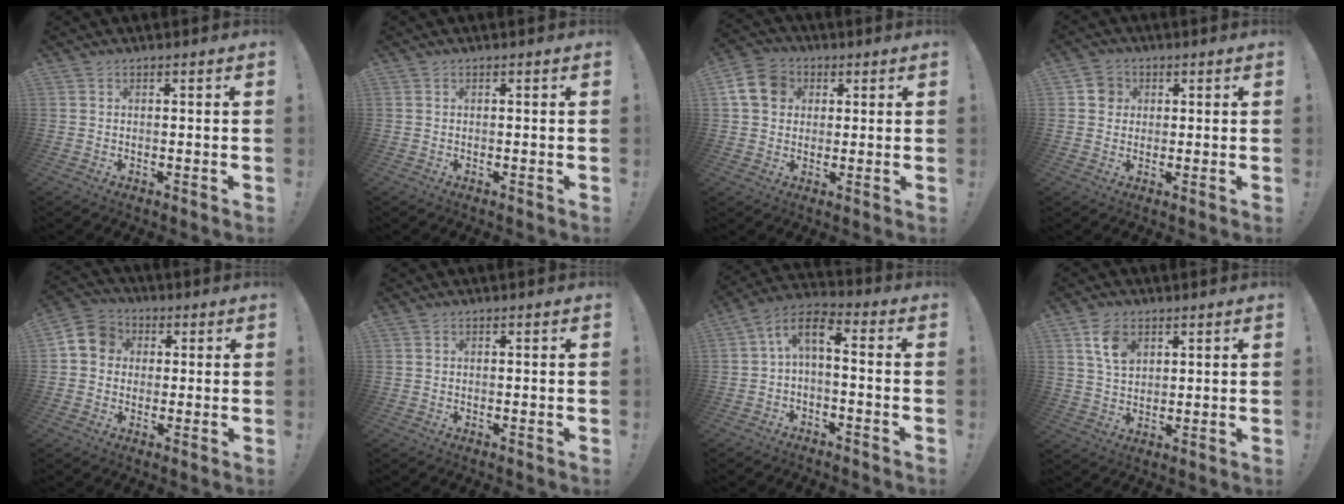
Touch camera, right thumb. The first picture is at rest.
{"total": 0.0}
{"total": 11.2, "force": [3.0, 9.4, 5.4], "torque": [-0.091, 0.004, 0.065]}
{"total": 5.0, "force": [1.1, 4.7, 1.4], "torque": [-0.016, 0.007, 0.021]}
{"total": 7.8, "force": [1.1, 7.1, 3.0], "torque": [-0.044, 0.013, 0.026]}
{"total": 0.0}
{"total": 6.6, "force": [-1.2, 3.3, 5.6], "torque": [-0.108, 0.018, -0.020]}
{"total": 8.1, "force": [3.9, 5.4, 4.6], "torque": [-0.073, -0.009, 0.076]}